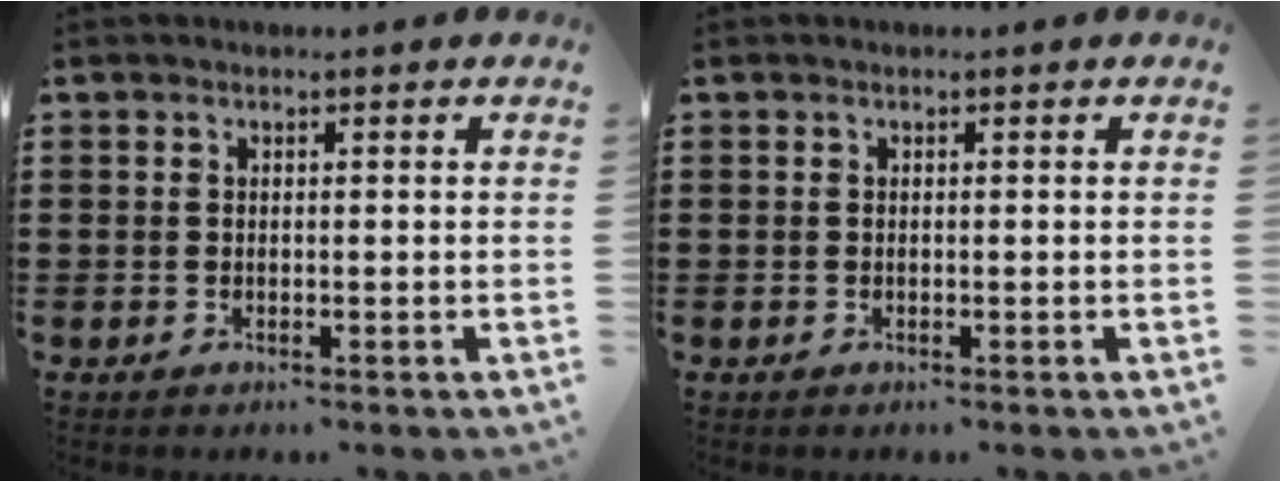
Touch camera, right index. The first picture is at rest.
{"total": 0.0}